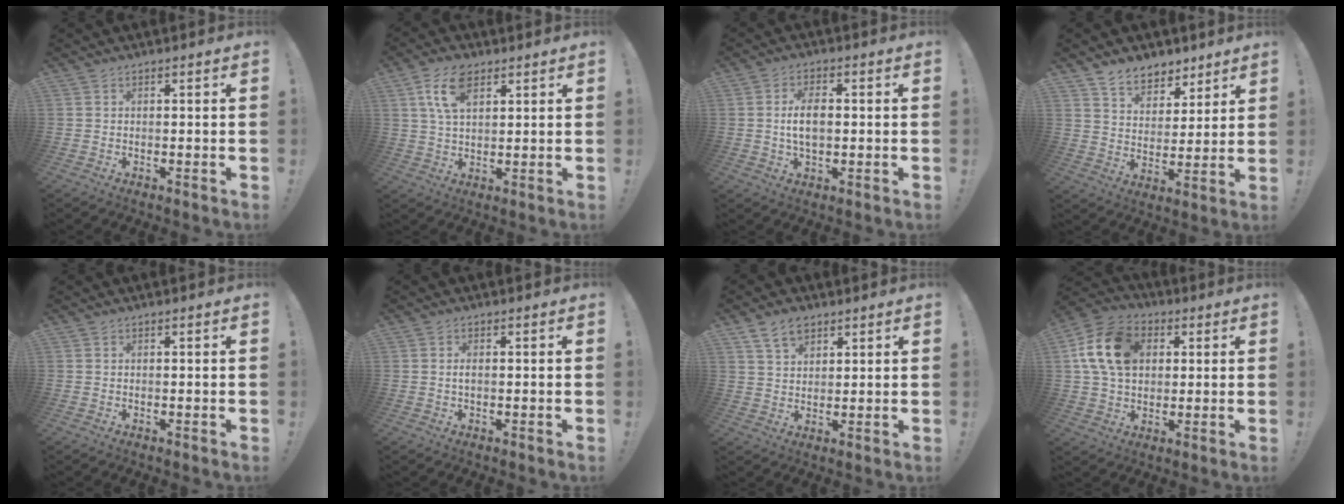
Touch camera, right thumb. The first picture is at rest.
{"total": 9.7, "force": [4.6, 5.2, 6.8], "torque": [-0.124, -0.003, 0.084]}
{"total": 7.0, "force": [0.1, 3.7, 6.0], "torque": [-0.101, 0.001, -0.003]}
{"total": 8.7, "force": [6.7, 5.2, 1.8], "torque": [-0.023, -0.054, 0.130]}
{"total": 0.0}
{"total": 1.0, "force": [-0.2, 0.3, 1.0], "torque": [-0.023, 0.003, -0.002]}
{"total": 7.4, "force": [4.8, 4.4, 3.5], "torque": [-0.061, -0.014, 0.090]}
{"total": 16.6, "force": [4.0, 12.3, 10.4], "torque": [-0.174, 0.003, 0.082]}